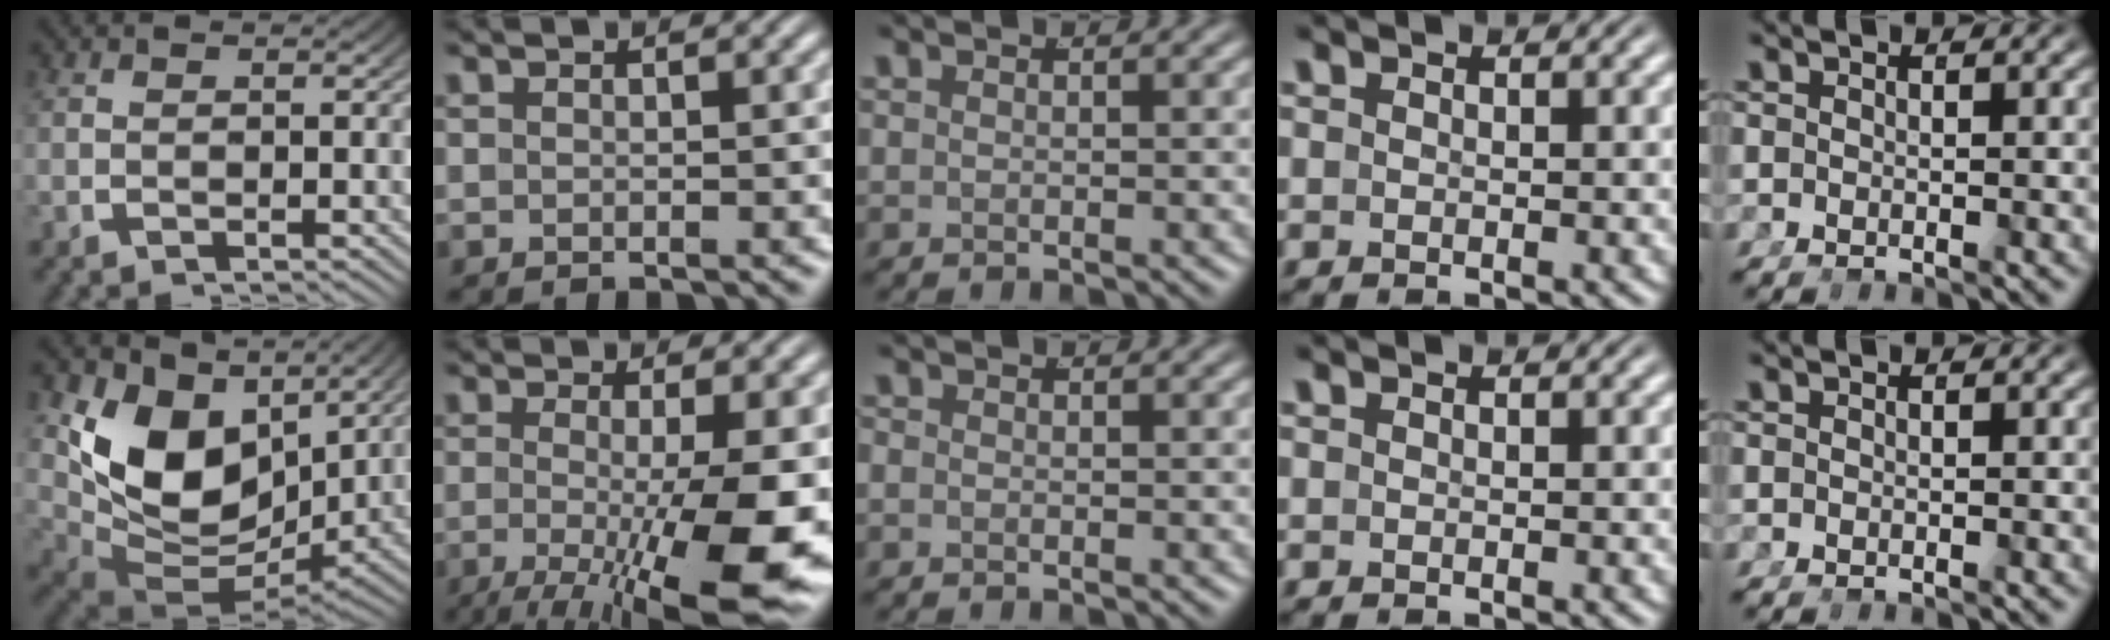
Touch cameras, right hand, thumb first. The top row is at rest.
{"thumb": {"total": 12.8, "force": [0.3, 8.5, 9.5], "torque": [-0.213, -0.057, 0.030]}, "index": {"total": 9.2, "force": [-3.1, 2.6, 8.3], "torque": [-0.137, -0.038, -0.028]}, "middle": {"total": 1.0, "force": [-0.4, 0.9, 0.3], "torque": [-0.012, -0.006, -0.009]}}